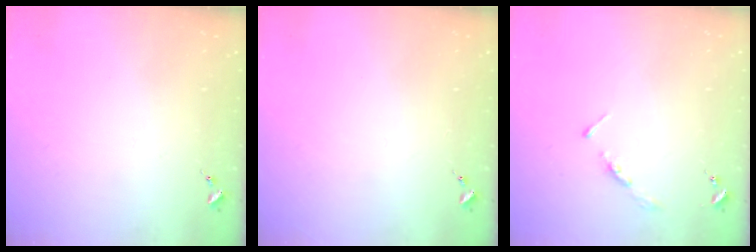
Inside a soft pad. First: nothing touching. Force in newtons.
{"total": 0.0}
{"total": 3.5, "press": 3.5, "slide": 0.4}